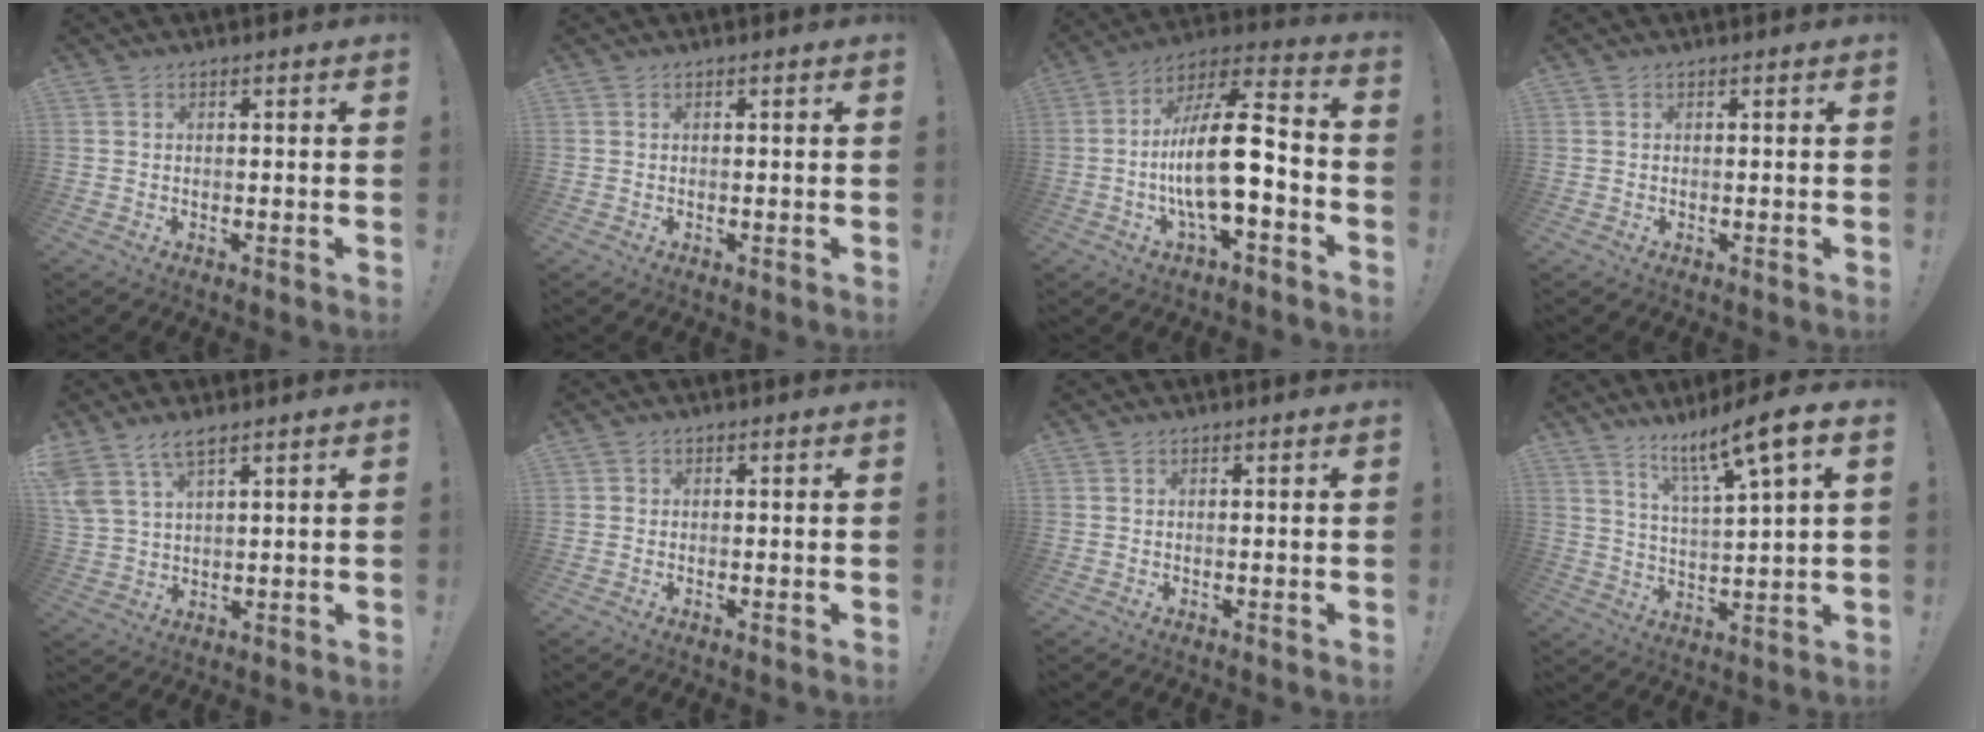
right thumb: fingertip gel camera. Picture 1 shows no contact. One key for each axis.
{"total": 0.0}
{"total": 19.1, "fx": -3.7, "fy": 6.2, "fz": 17.7, "tx": -0.325, "ty": 0.015, "tz": -0.065}
{"total": 0.0}
{"total": 6.6, "fx": 5.0, "fy": 2.2, "fz": 3.7, "tx": -0.075, "ty": -0.019, "tz": 0.098}
{"total": 0.6, "fx": 0.1, "fy": 0.5, "fz": 0.1, "tx": -0.003, "ty": 0.001, "tz": 0.004}
{"total": 0.0}
{"total": 11.1, "fx": 7.6, "fy": 0.3, "fz": 8.2, "tx": -0.137, "ty": -0.049, "tz": 0.115}